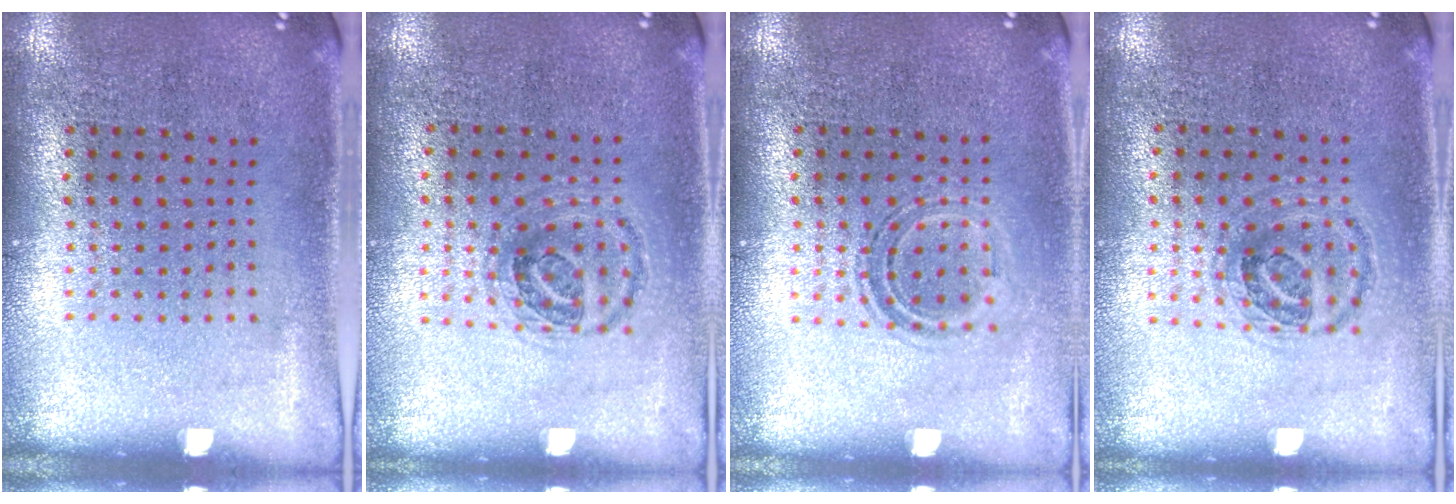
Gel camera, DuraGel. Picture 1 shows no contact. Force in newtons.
{"total": 1.0, "press": 0.9, "slide": 0.2}
{"total": 1.1, "press": 1.0, "slide": 0.5}
{"total": 0.9, "press": 0.9, "slide": 0.2}